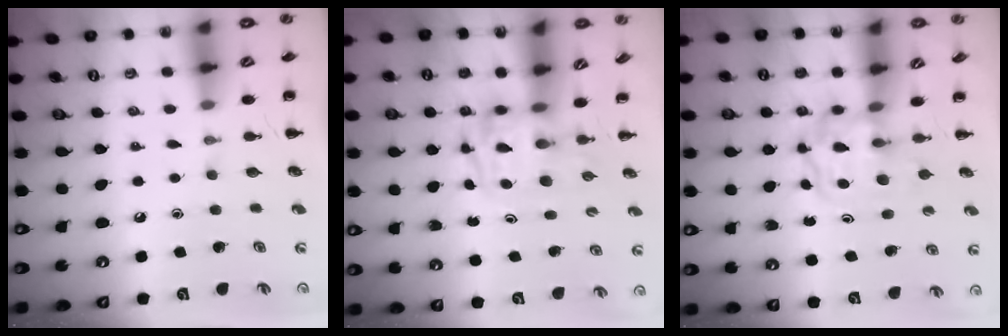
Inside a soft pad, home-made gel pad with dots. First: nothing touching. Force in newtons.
{"total": 3.2, "press": 3.2, "slide": 0.5}
{"total": 3.8, "press": 3.7, "slide": 0.5}